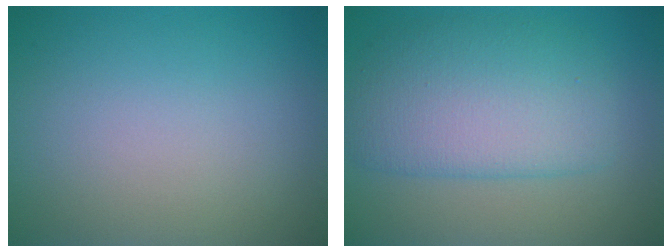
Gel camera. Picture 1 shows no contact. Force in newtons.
{"total": 6.0, "press": 6.0, "slide": 0.2}